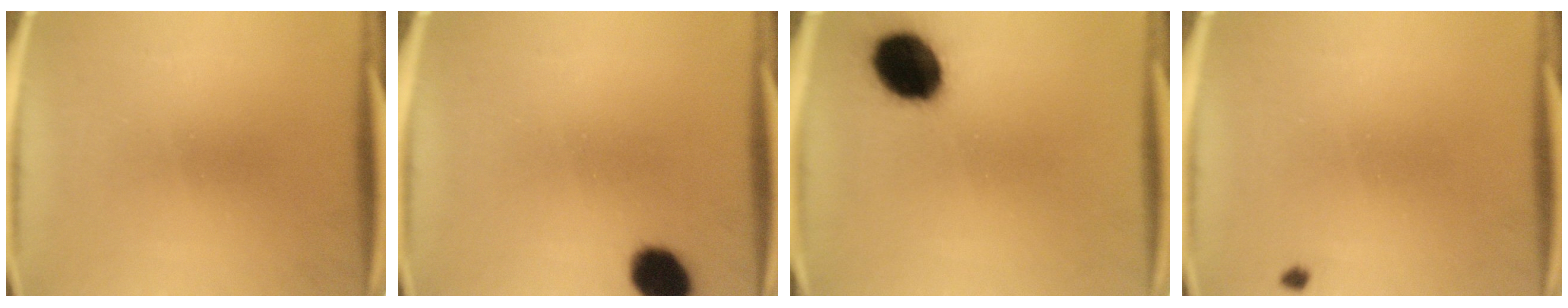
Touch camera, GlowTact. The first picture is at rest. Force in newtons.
{"total": 7.7}
{"total": 13.9}
{"total": 0.7}